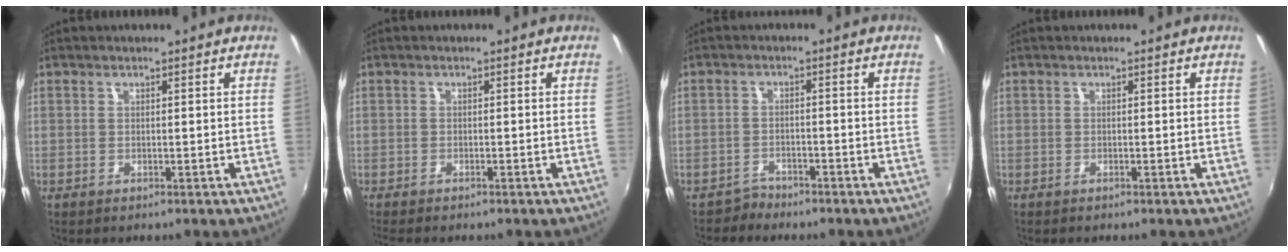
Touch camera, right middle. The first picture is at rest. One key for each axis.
{"total": 2.6, "fx": -2.2, "fy": 0.6, "fz": 1.2, "tx": -0.030, "ty": -0.015, "tz": -0.038}
{"total": 2.9, "fx": -2.6, "fy": 1.3, "fz": -0.1, "tx": -0.005, "ty": 0.003, "tz": -0.048}
{"total": 0.0}